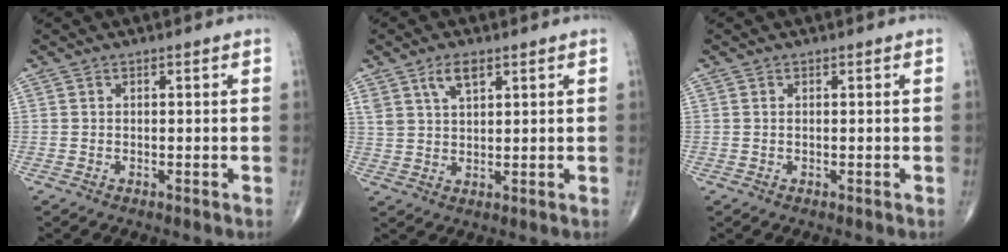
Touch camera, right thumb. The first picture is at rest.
{"total": 4.8, "force": [2.8, 2.1, 3.2], "torque": [-0.055, -0.011, 0.057]}
{"total": 0.0}